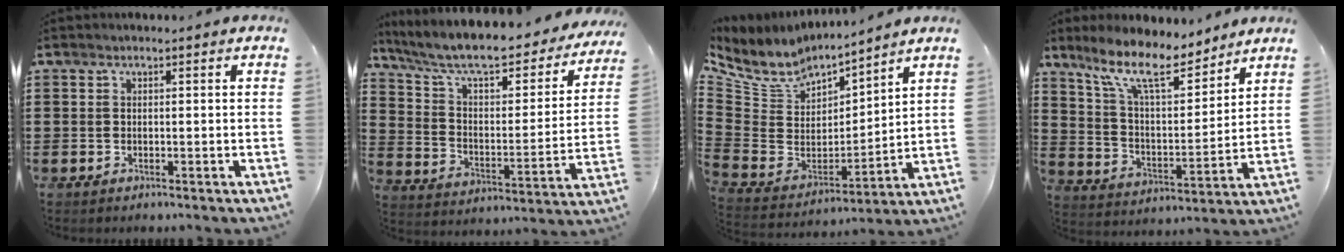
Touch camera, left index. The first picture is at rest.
{"total": 8.7, "force": [7.2, 1.7, 4.6], "torque": [-0.120, -0.052, 0.120]}
{"total": 6.6, "force": [5.5, 3.1, 1.9], "torque": [-0.075, -0.046, 0.096]}
{"total": 11.3, "force": [9.1, 2.5, 6.2], "torque": [-0.150, -0.037, 0.164]}